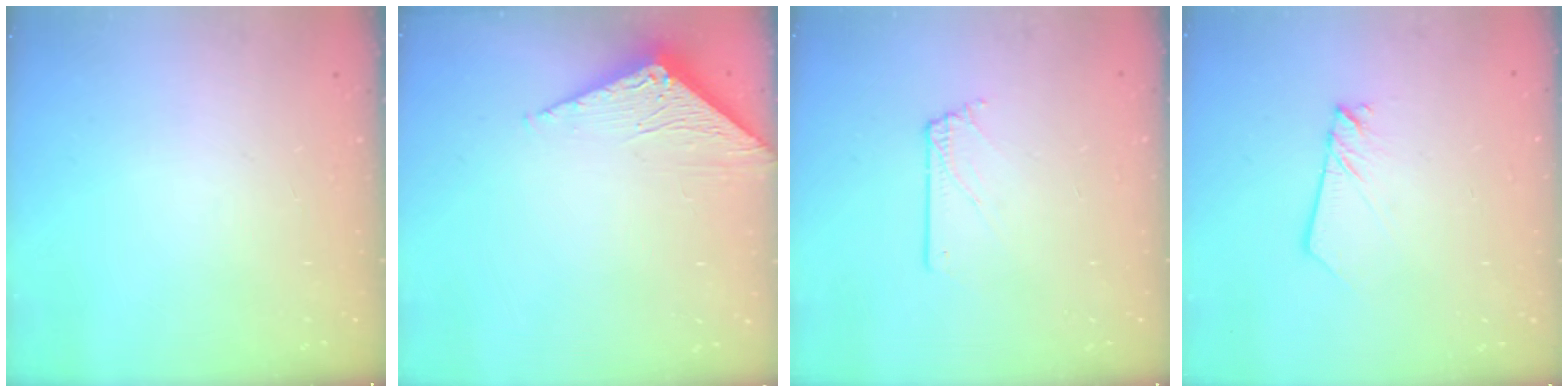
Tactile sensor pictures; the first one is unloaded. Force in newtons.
{"total": 3.1, "press": 3.1, "slide": 0.2}
{"total": 1.5, "press": 1.5, "slide": 0.1}
{"total": 2.7, "press": 2.6, "slide": 0.3}